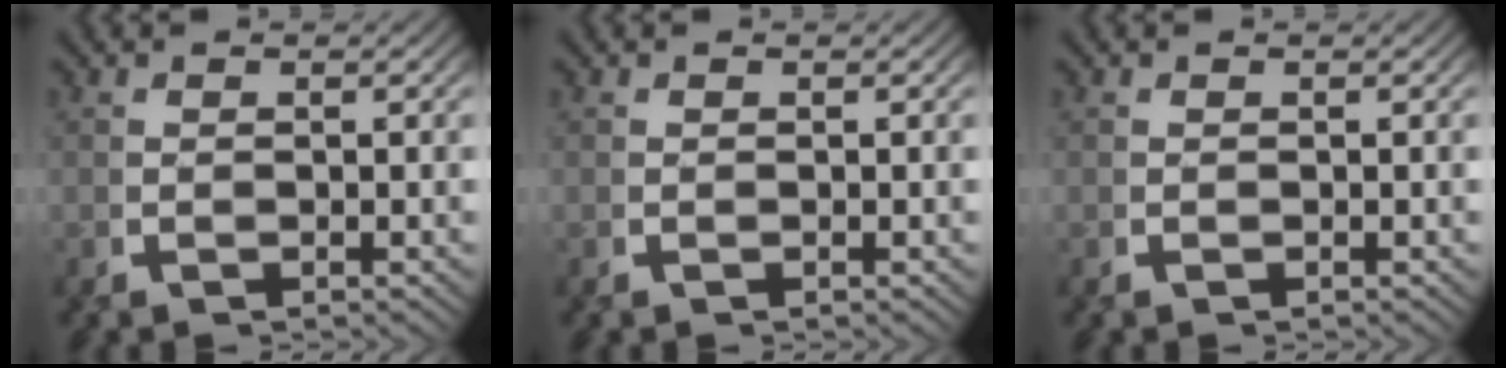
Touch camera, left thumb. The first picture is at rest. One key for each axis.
{"total": 0.0}
{"total": 0.0}